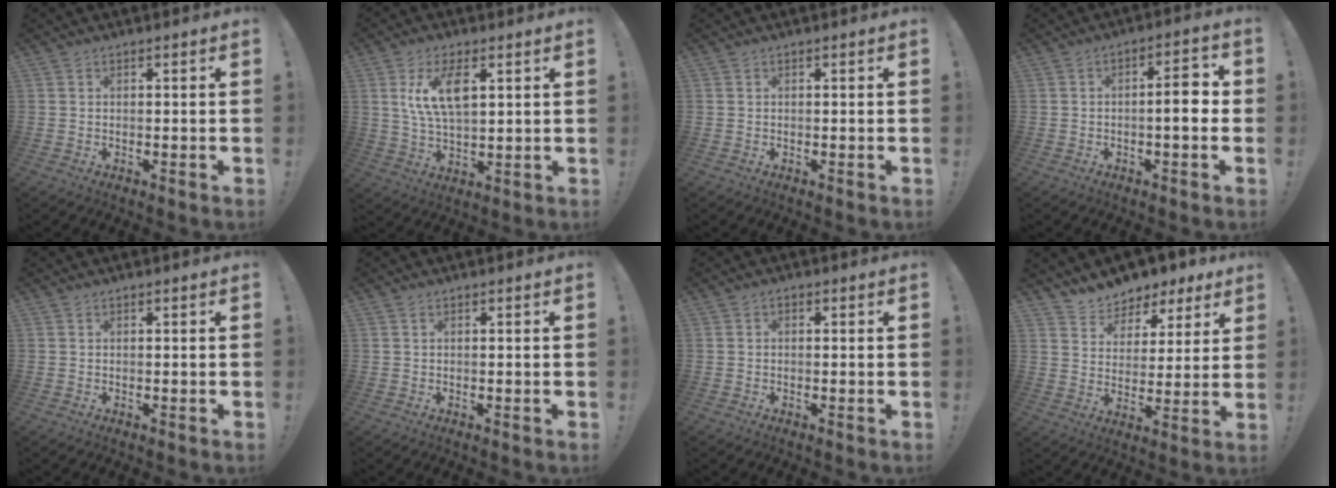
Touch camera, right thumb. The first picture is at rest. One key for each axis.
{"total": 11.4, "fx": 4.3, "fy": 6.2, "fz": 8.7, "tx": -0.155, "ty": -0.006, "tz": 0.073}
{"total": 0.0}
{"total": 6.8, "fx": -0.5, "fy": 1.8, "fz": 6.5, "tx": -0.088, "ty": 0.004, "tz": -0.014}
{"total": 0.0}
{"total": 0.0}
{"total": 0.8, "fx": -0.4, "fy": 0.5, "fz": 0.4, "tx": -0.008, "ty": 0.003, "tz": -0.007}
{"total": 7.8, "fx": 6.9, "fy": 3.5, "fz": 0.1, "tx": -0.010, "ty": -0.070, "tz": 0.130}